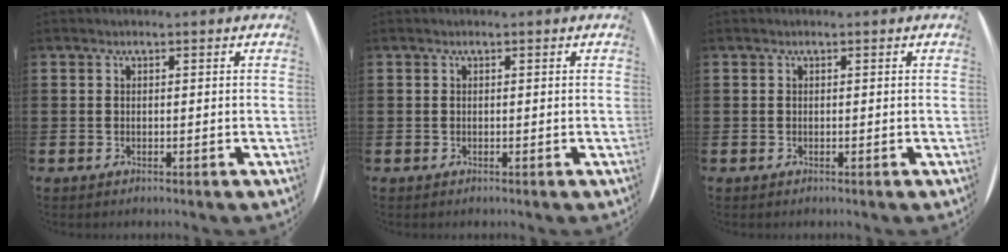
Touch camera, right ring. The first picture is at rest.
{"total": 0.0}
{"total": 0.0}